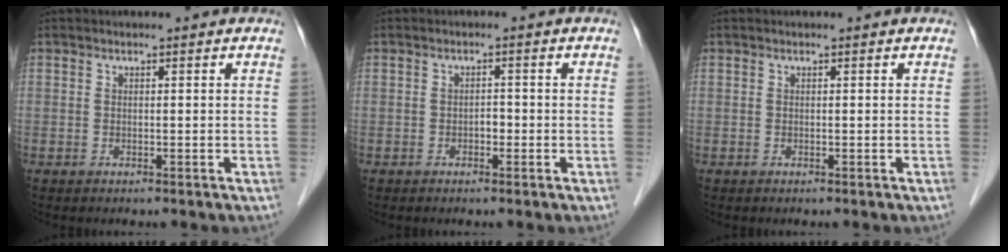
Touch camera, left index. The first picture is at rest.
{"total": 0.9, "force": [-0.5, 0.6, 0.6], "torque": [-0.006, 0.003, -0.011]}
{"total": 0.0}